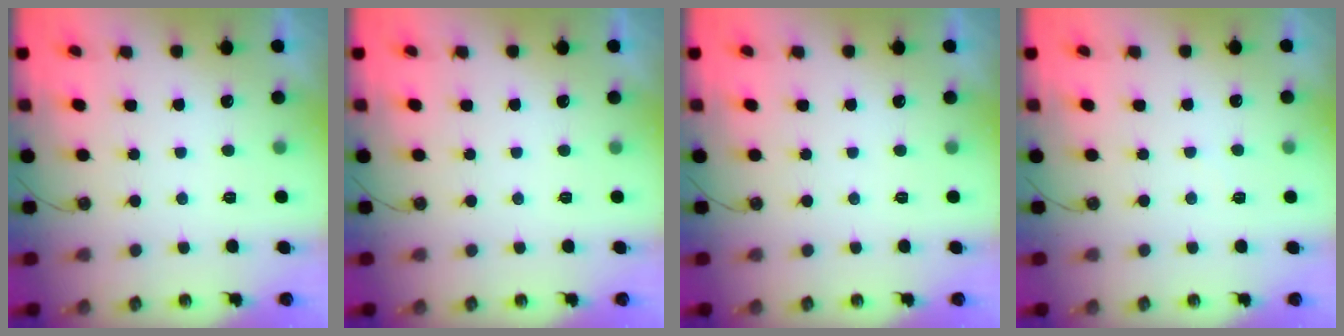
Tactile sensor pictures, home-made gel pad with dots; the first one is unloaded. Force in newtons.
{"total": 0.0}
{"total": 0.0}
{"total": 2.9, "press": 2.9, "slide": 0.4}